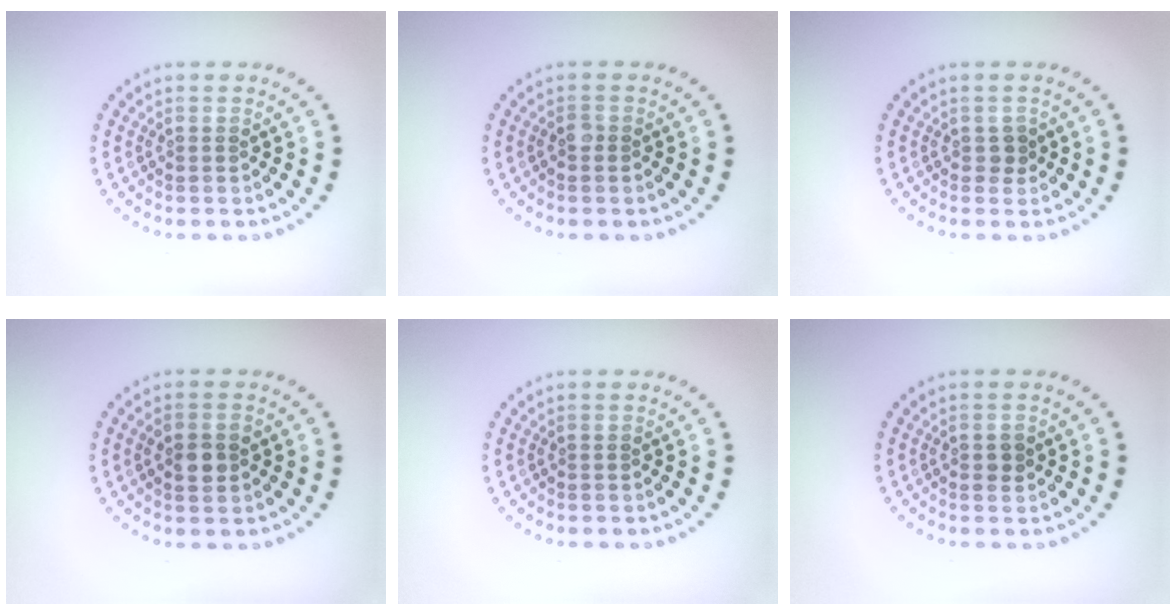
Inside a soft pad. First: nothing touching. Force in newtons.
{"total": 0.8, "press": 0.7, "slide": 0.3}
{"total": 0.9, "press": 0.8, "slide": 0.4}
{"total": 2.5, "press": 2.5, "slide": 0.3}
{"total": 0.0}
{"total": 1.0, "press": 1.0, "slide": 0.1}